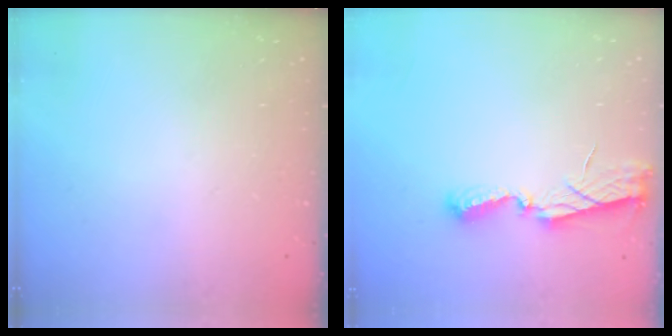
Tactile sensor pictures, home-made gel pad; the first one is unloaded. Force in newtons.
{"total": 6.2, "press": 6.2, "slide": 0.2}